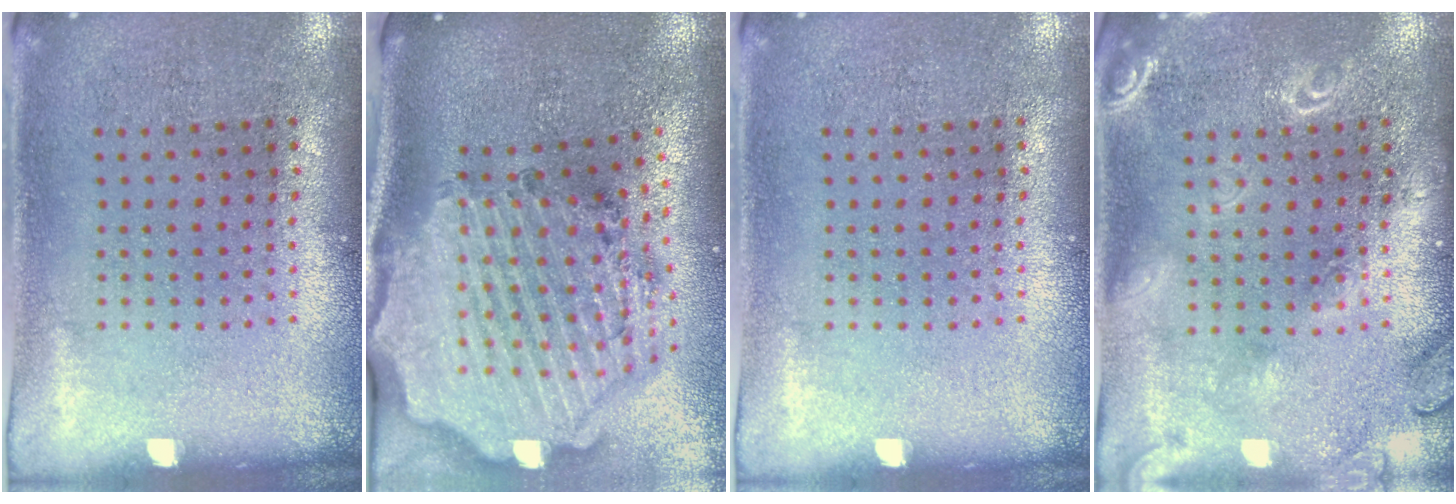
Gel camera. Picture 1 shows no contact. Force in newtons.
{"total": 3.9, "press": 3.2, "slide": 2.2}
{"total": 0.0}
{"total": 1.8, "press": 1.8, "slide": 0.2}